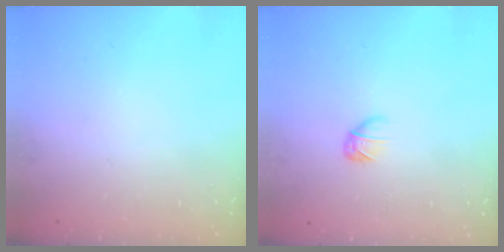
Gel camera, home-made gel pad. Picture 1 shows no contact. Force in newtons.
{"total": 3.3, "press": 3.2, "slide": 0.7}